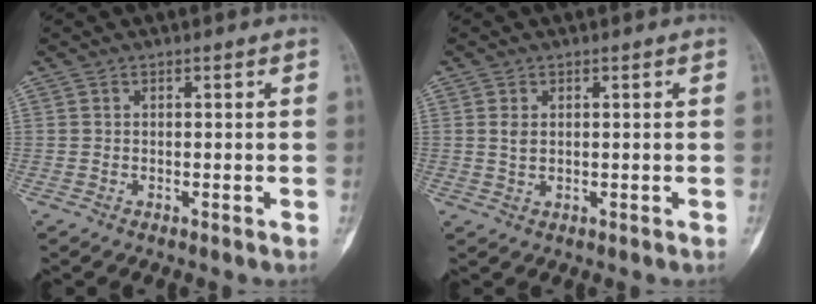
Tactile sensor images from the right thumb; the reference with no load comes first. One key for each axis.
{"total": 2.0, "fx": 0.5, "fy": 1.2, "fz": 1.6, "tx": -0.031, "ty": -0.002, "tz": 0.015}